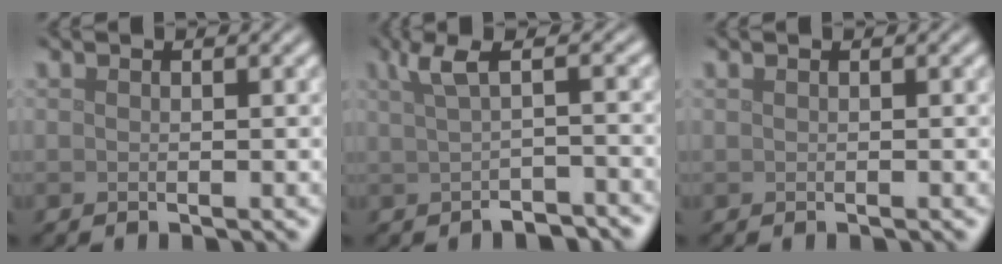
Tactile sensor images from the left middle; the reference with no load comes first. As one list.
[{"total": 3.4, "force": [0.1, 1.1, 3.2], "torque": [-0.051, 0.006, 0.000]}, {"total": 0.0}]